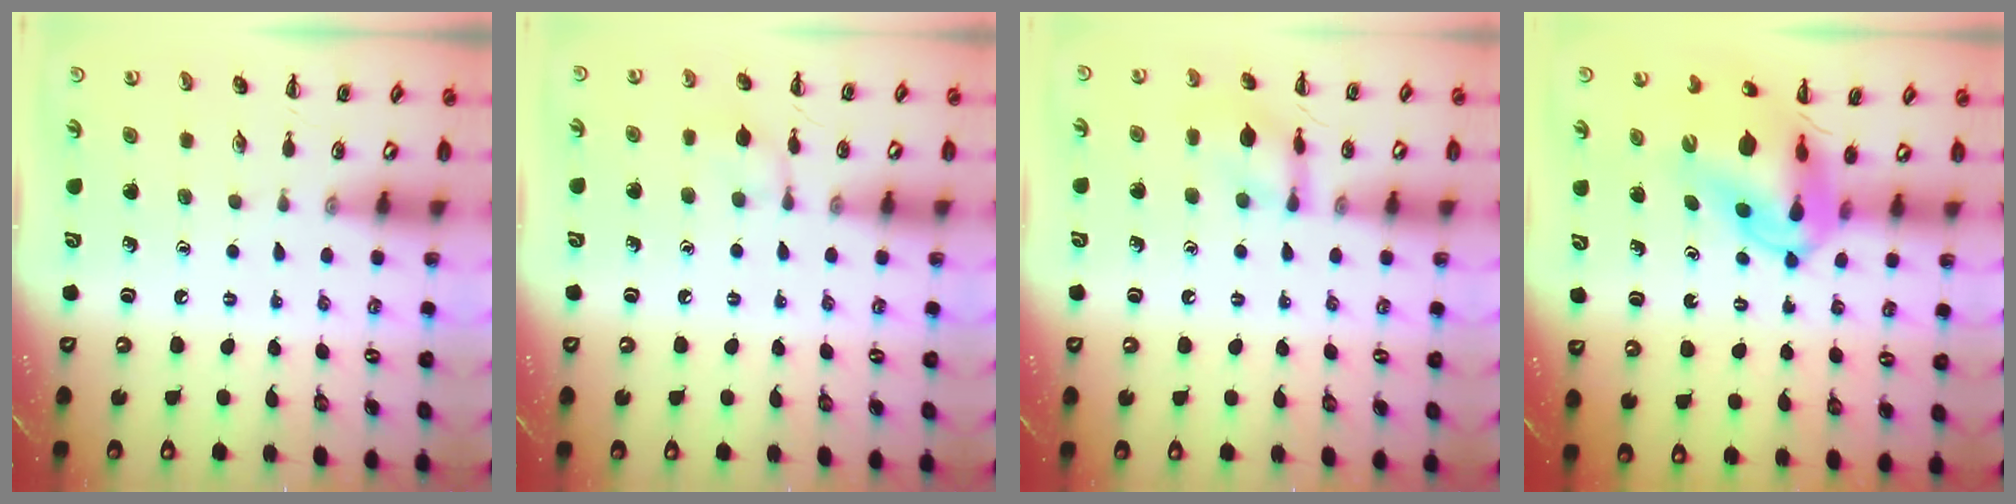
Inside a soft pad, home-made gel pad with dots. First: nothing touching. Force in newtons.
{"total": 7.9, "press": 7.6, "slide": 2.3}
{"total": 10.3, "press": 10.3, "slide": 0.4}
{"total": 12.9, "press": 12.4, "slide": 3.9}